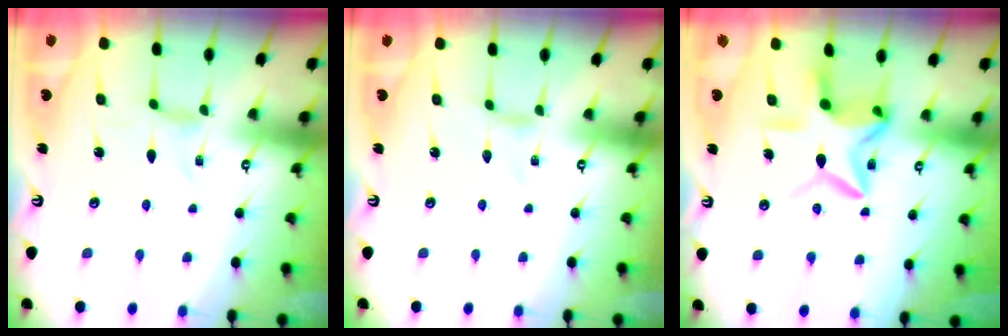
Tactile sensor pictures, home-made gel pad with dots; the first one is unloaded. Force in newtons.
{"total": 0.5, "press": 0.5, "slide": 0.1}
{"total": 11.8, "press": 11.8, "slide": 0.9}